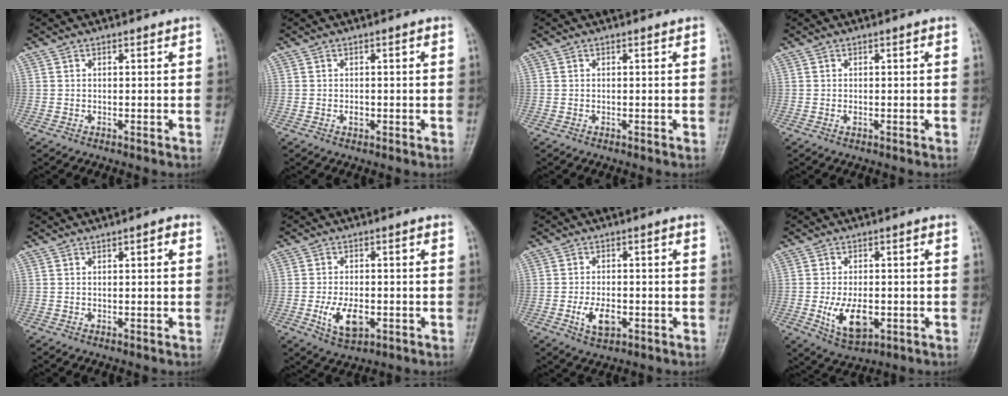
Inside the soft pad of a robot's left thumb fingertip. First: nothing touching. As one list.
[{"total": 1.9, "force": [-0.3, 1.3, 1.4], "torque": [-0.012, 0.004, -0.007]}, {"total": 0.0}, {"total": 1.5, "force": [-0.1, 0.8, 1.2], "torque": [-0.015, 0.007, -0.005]}, {"total": 2.0, "force": [0.7, 0.8, 1.7], "torque": [-0.016, 0.002, 0.007]}, {"total": 7.9, "force": [-2.3, 4.4, 6.1], "torque": [-0.100, 0.008, -0.034]}, {"total": 6.0, "force": [-2.0, 3.4, 4.5], "torque": [-0.074, 0.011, -0.032]}, {"total": 9.3, "force": [-2.2, 5.2, 7.4], "torque": [-0.116, 0.003, -0.028]}]